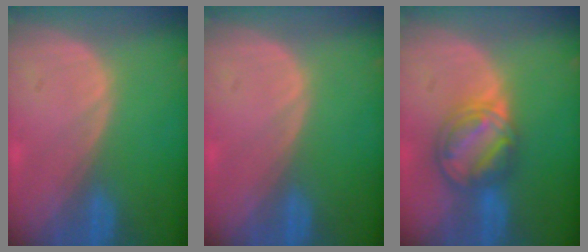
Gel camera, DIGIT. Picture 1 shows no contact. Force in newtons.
{"total": 0.0}
{"total": 8.0, "press": 6.9, "slide": 4.0}